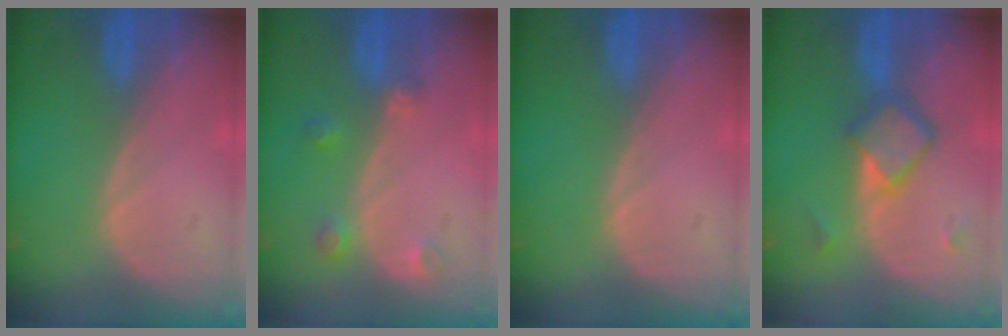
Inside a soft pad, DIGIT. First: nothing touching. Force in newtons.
{"total": 2.9, "press": 2.8, "slide": 0.8}
{"total": 0.0}
{"total": 6.2, "press": 5.3, "slide": 3.2}